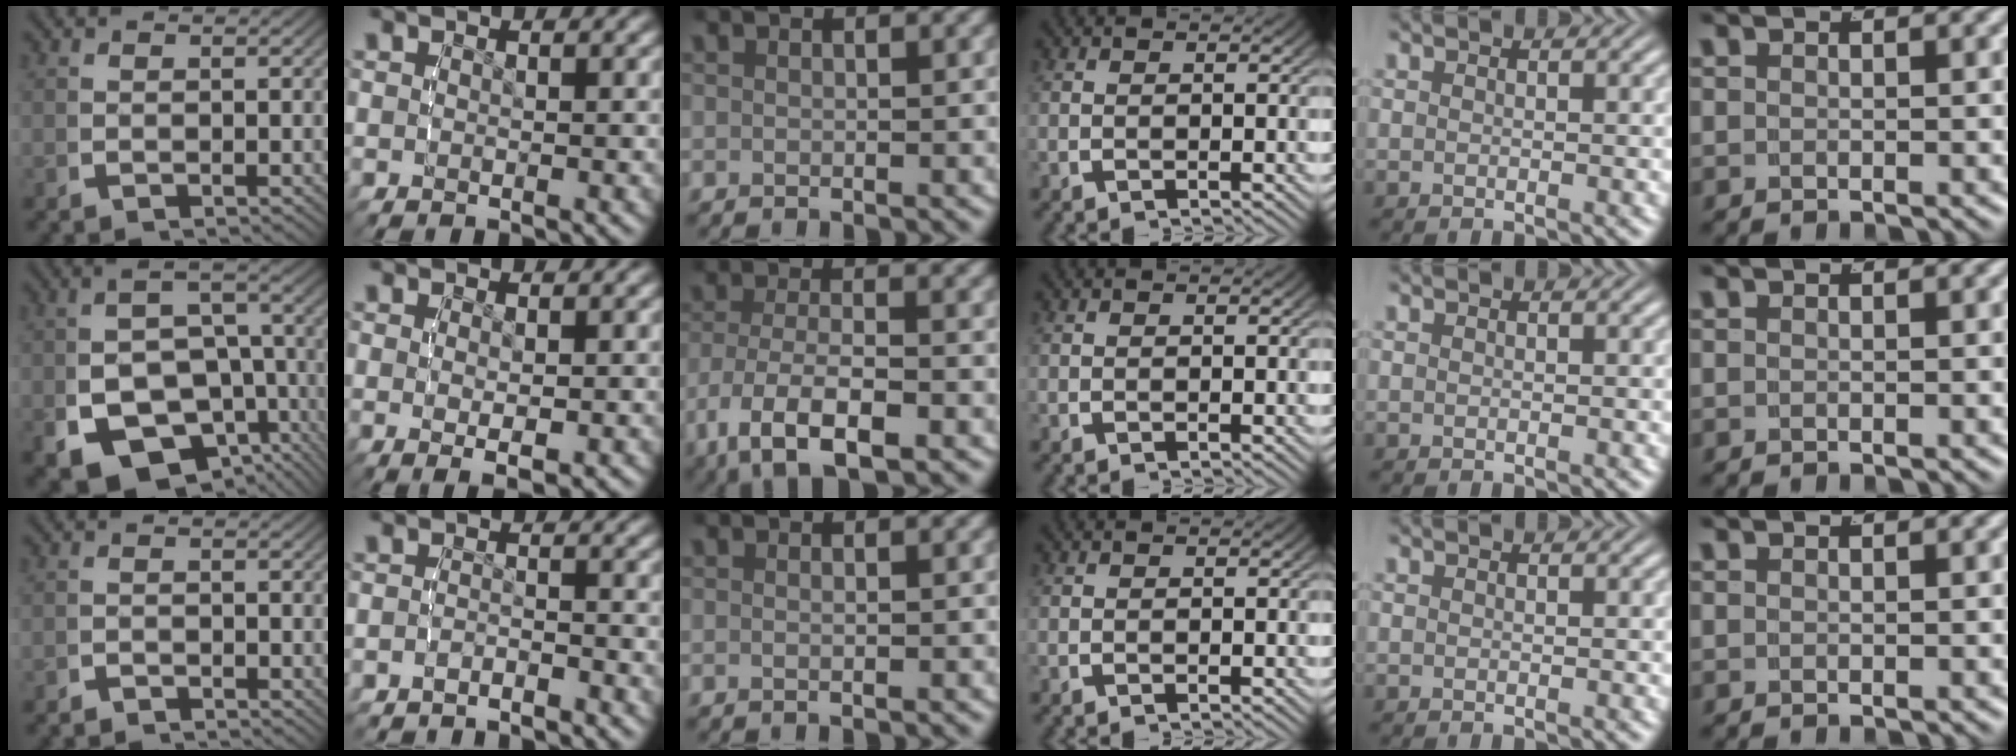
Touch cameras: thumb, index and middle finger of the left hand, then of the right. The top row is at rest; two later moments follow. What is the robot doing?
{"motion": "lift_and_place", "object": "cloth"}